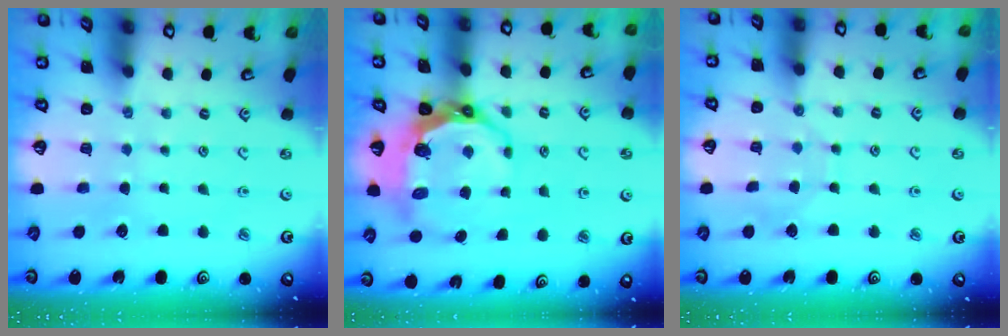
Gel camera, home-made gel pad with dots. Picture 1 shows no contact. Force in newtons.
{"total": 9.5, "press": 8.6, "slide": 4.0}
{"total": 3.8, "press": 3.8, "slide": 0.2}